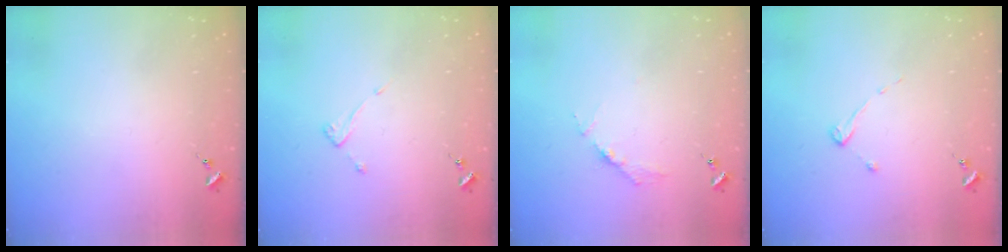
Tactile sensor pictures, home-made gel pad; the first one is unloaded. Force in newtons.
{"total": 3.6, "press": 3.6, "slide": 0.2}
{"total": 3.6, "press": 3.6, "slide": 0.4}
{"total": 2.7, "press": 2.7, "slide": 0.3}